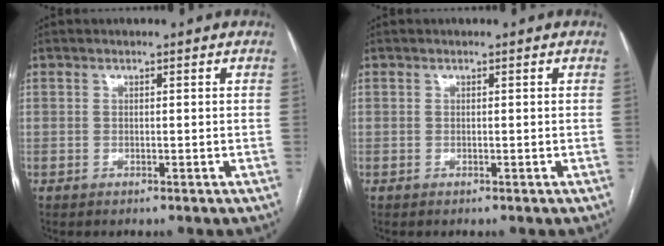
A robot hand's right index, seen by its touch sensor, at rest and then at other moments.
{"total": 0.0}